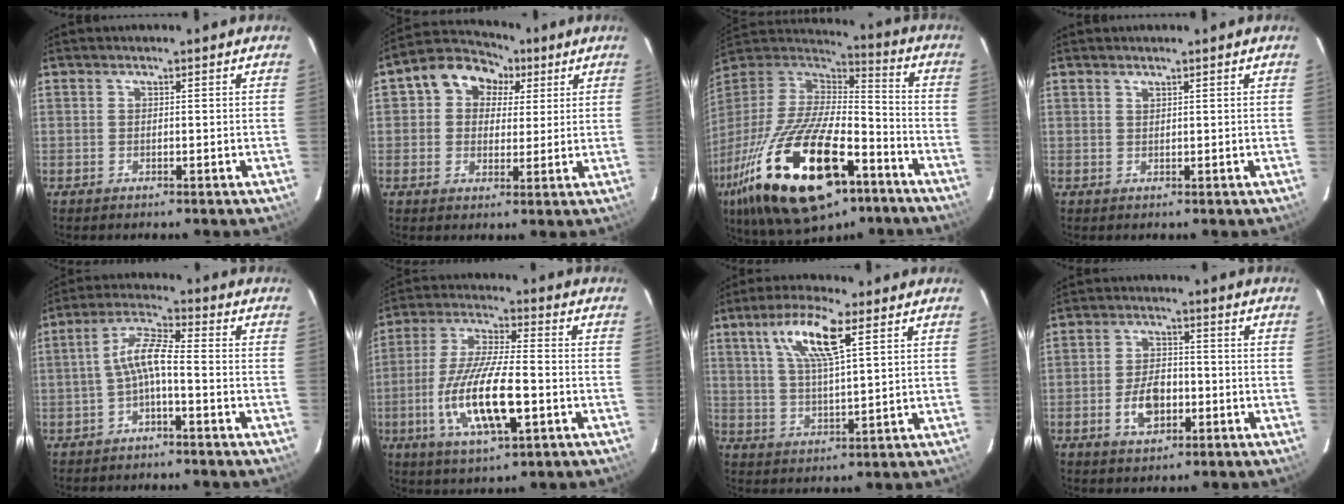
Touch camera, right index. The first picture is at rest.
{"total": 9.2, "force": [2.9, 7.9, 3.8], "torque": [-0.075, 0.035, 0.041]}
{"total": 31.9, "force": [-16.3, 13.3, 23.9], "torque": [-0.469, -0.045, -0.262]}
{"total": 0.6, "force": [0.6, 0.1, 0.2], "torque": [-0.004, 0.001, 0.011]}
{"total": 5.8, "force": [-2.1, 0.9, 5.3], "torque": [-0.123, 0.018, -0.039]}
{"total": 15.3, "force": [-4.4, 3.8, 14.1], "torque": [-0.290, -0.014, -0.080]}
{"total": 10.5, "force": [4.9, 2.5, 8.9], "torque": [-0.164, 0.014, 0.091]}
{"total": 7.0, "force": [-2.4, 4.1, 5.1], "torque": [-0.100, 0.008, -0.035]}